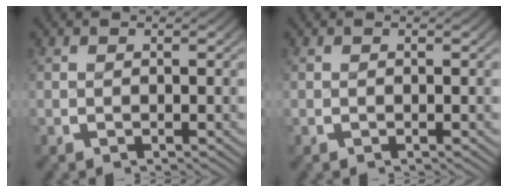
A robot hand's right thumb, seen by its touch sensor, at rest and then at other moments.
{"total": 0.0}